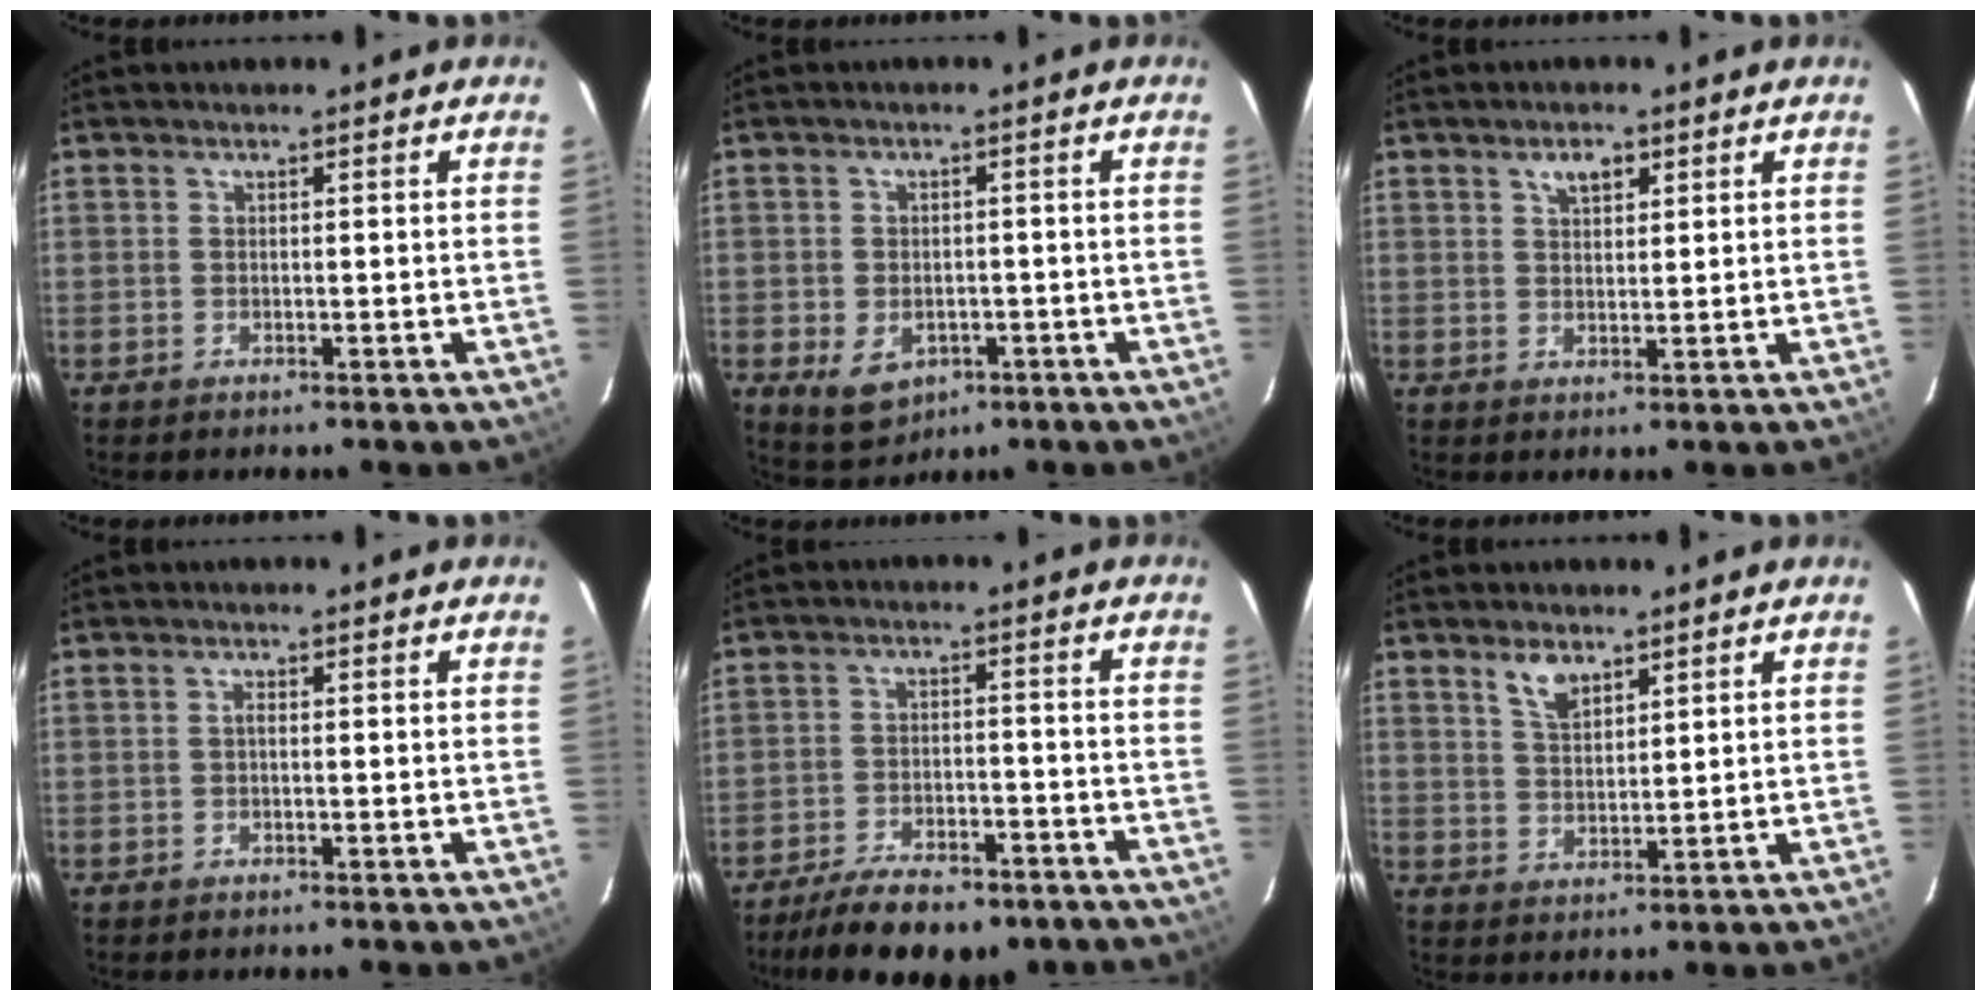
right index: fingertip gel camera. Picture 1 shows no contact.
{"total": 6.9, "force": [-2.7, 5.2, 3.6], "torque": [-0.082, -0.007, -0.027]}
{"total": 3.2, "force": [1.8, 1.7, 2.0], "torque": [-0.032, 0.007, 0.032]}
{"total": 0.6, "force": [-0.2, 0.2, 0.5], "torque": [-0.008, 0.004, -0.004]}
{"total": 16.0, "force": [-12.6, 5.8, 8.0], "torque": [-0.164, -0.016, -0.179]}
{"total": 4.6, "force": [3.1, 2.1, 2.6], "torque": [-0.047, 0.004, 0.060]}